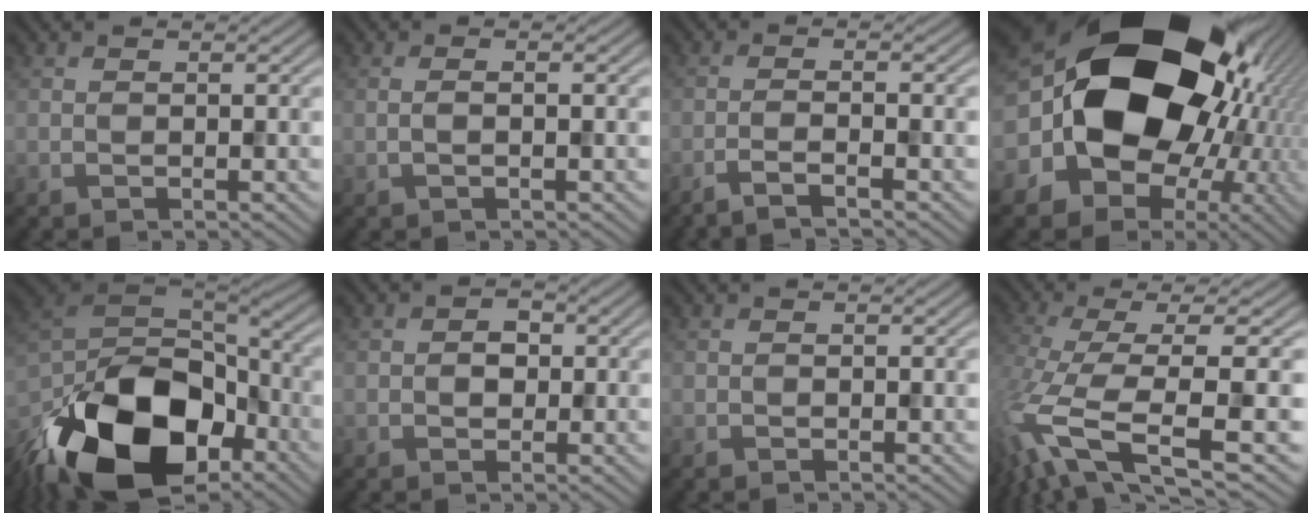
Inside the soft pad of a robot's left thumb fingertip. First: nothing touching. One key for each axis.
{"total": 1.1, "fx": -0.1, "fy": 0.1, "fz": 1.1, "tx": -0.023, "ty": 0.003, "tz": -0.006}
{"total": 3.0, "fx": -2.1, "fy": 0.2, "fz": 2.2, "tx": -0.026, "ty": 0.007, "tz": -0.058}
{"total": 22.9, "fx": 2.5, "fy": 17.0, "fz": 15.1, "tx": -0.277, "ty": -0.045, "tz": 0.069}
{"total": 19.4, "fx": -10.5, "fy": 10.4, "fz": 12.6, "tx": -0.274, "ty": -0.040, "tz": -0.182}
{"total": 1.9, "fx": 0.0, "fy": 1.6, "fz": 1.1, "tx": -0.020, "ty": -0.002, "tz": -0.003}
{"total": 0.0}
{"total": 11.2, "fx": -2.0, "fy": 3.1, "fz": 10.5, "tx": -0.222, "ty": -0.015, "tz": -0.029}